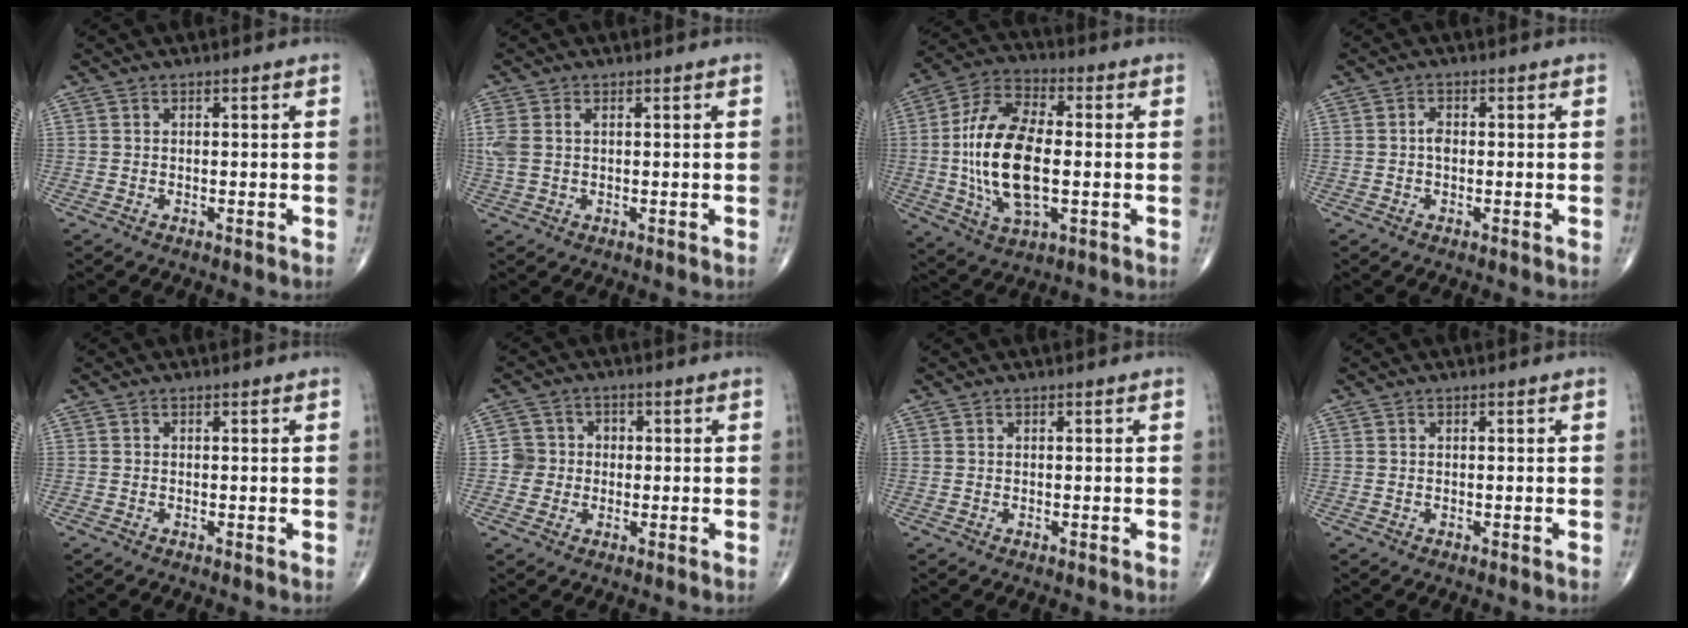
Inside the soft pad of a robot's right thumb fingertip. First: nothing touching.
{"total": 4.8, "force": [0.8, 3.1, 3.6], "torque": [-0.117, 0.014, 0.020]}
{"total": 18.1, "force": [-0.9, 8.9, 15.7], "torque": [-0.310, 0.011, -0.015]}
{"total": 1.6, "force": [-0.1, 1.0, 1.2], "torque": [-0.016, 0.003, -0.005]}
{"total": 0.0}
{"total": 4.5, "force": [-0.4, 4.5, 0.5], "torque": [0.026, 0.012, -0.015]}
{"total": 0.0}
{"total": 0.0}